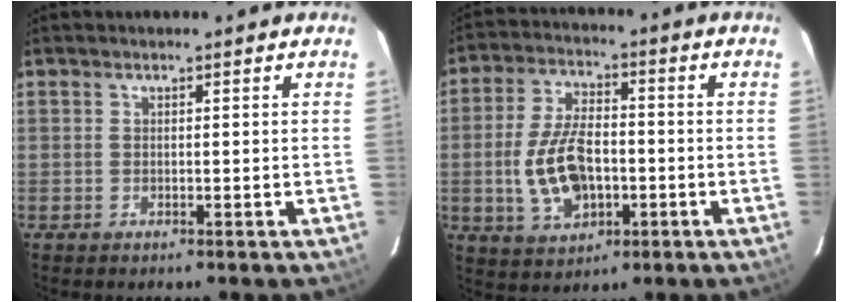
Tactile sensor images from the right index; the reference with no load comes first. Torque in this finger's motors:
{"motor_torque": [0.18, -0.01, 0.11, 0.09]}